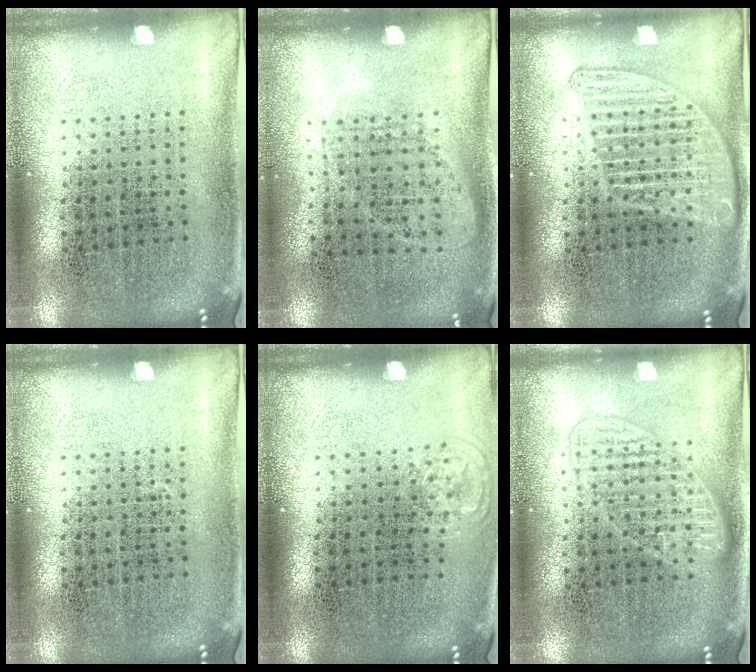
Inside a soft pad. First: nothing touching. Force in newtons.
{"total": 1.0, "press": 0.9, "slide": 0.5}
{"total": 1.4, "press": 1.4, "slide": 0.2}
{"total": 0.0}
{"total": 0.5, "press": 0.5, "slide": 0.1}
{"total": 1.2, "press": 1.2, "slide": 0.2}